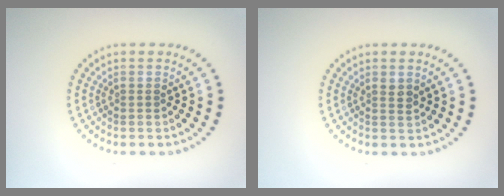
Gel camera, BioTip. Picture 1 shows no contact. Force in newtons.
{"total": 1.0, "press": 0.8, "slide": 0.5}